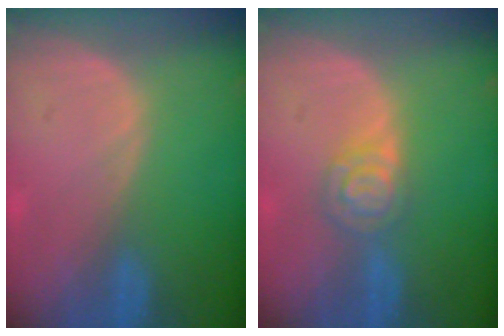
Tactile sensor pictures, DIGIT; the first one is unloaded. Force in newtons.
{"total": 4.6, "press": 4.2, "slide": 2.1}